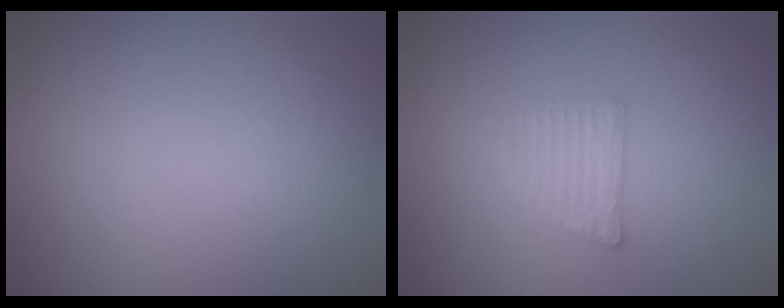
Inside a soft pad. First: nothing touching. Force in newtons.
{"total": 1.9, "press": 1.9, "slide": 0.4}